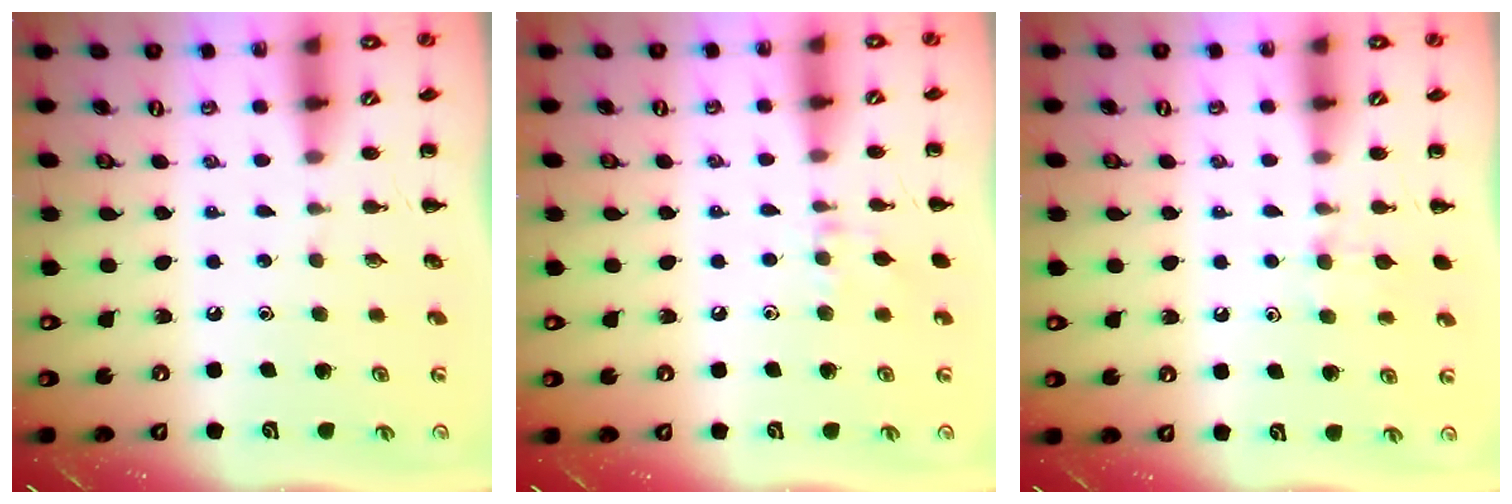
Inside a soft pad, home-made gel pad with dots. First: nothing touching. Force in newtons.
{"total": 6.5, "press": 6.3, "slide": 1.6}
{"total": 7.5, "press": 7.3, "slide": 2.0}